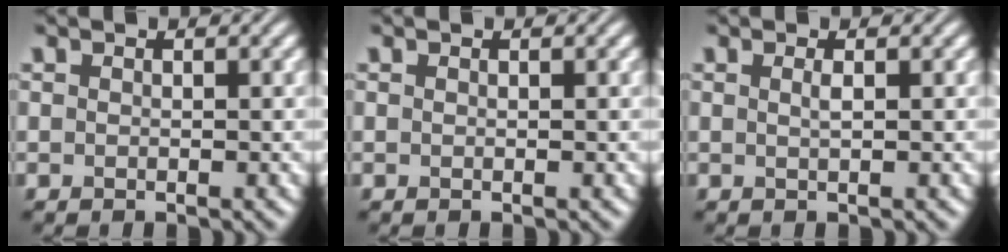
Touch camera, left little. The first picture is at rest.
{"total": 0.0}
{"total": 0.8, "force": [0.2, 0.2, 0.8], "torque": [-0.012, 0.004, 0.002]}